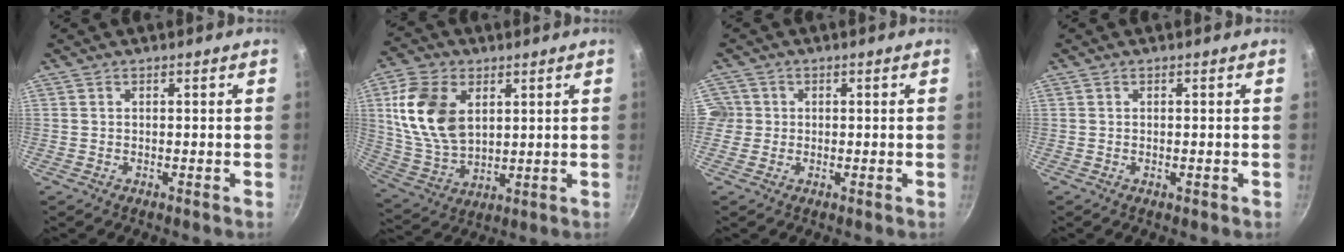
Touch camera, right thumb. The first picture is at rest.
{"total": 15.2, "force": [4.1, 9.9, 10.7], "torque": [-0.188, -0.013, 0.090]}
{"total": 3.7, "force": [-0.1, 3.6, 0.7], "torque": [0.010, 0.007, -0.007]}
{"total": 1.1, "force": [-0.3, 0.4, 0.9], "torque": [-0.014, 0.002, -0.006]}